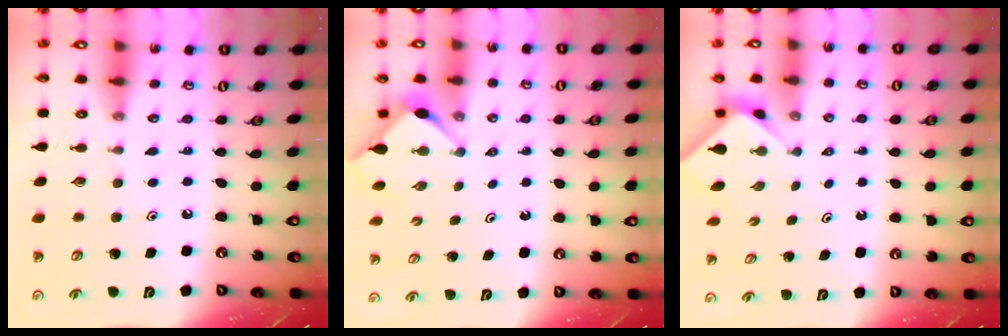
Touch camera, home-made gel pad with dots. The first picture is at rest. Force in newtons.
{"total": 2.9, "press": 2.9, "slide": 0.3}
{"total": 2.3, "press": 2.3, "slide": 0.1}